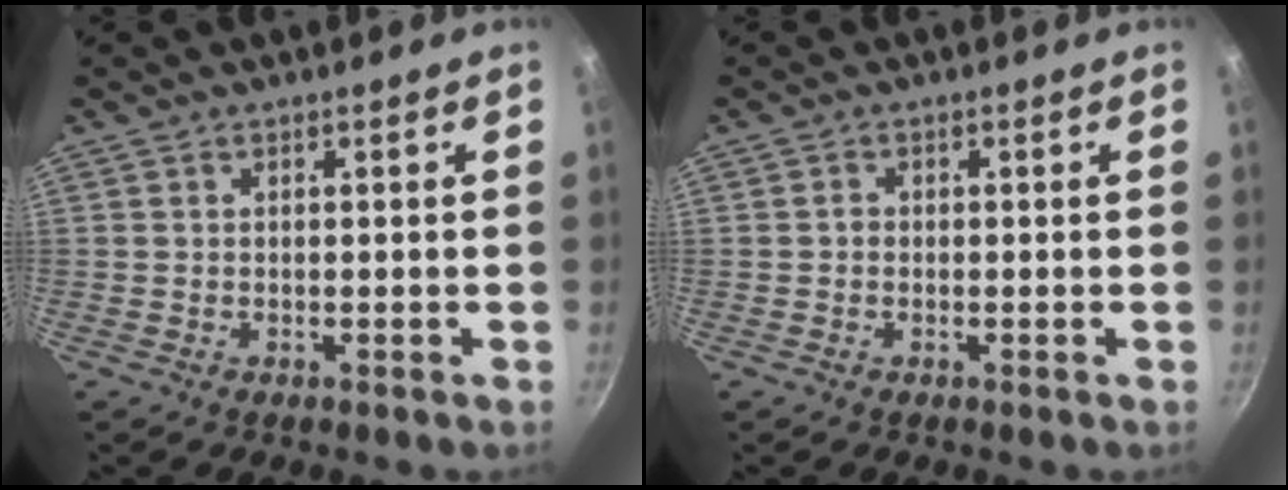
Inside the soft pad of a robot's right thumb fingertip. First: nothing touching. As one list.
[{"total": 0.8, "force": [-0.2, 0.7, 0.3], "torque": [-0.003, 0.003, -0.006]}]